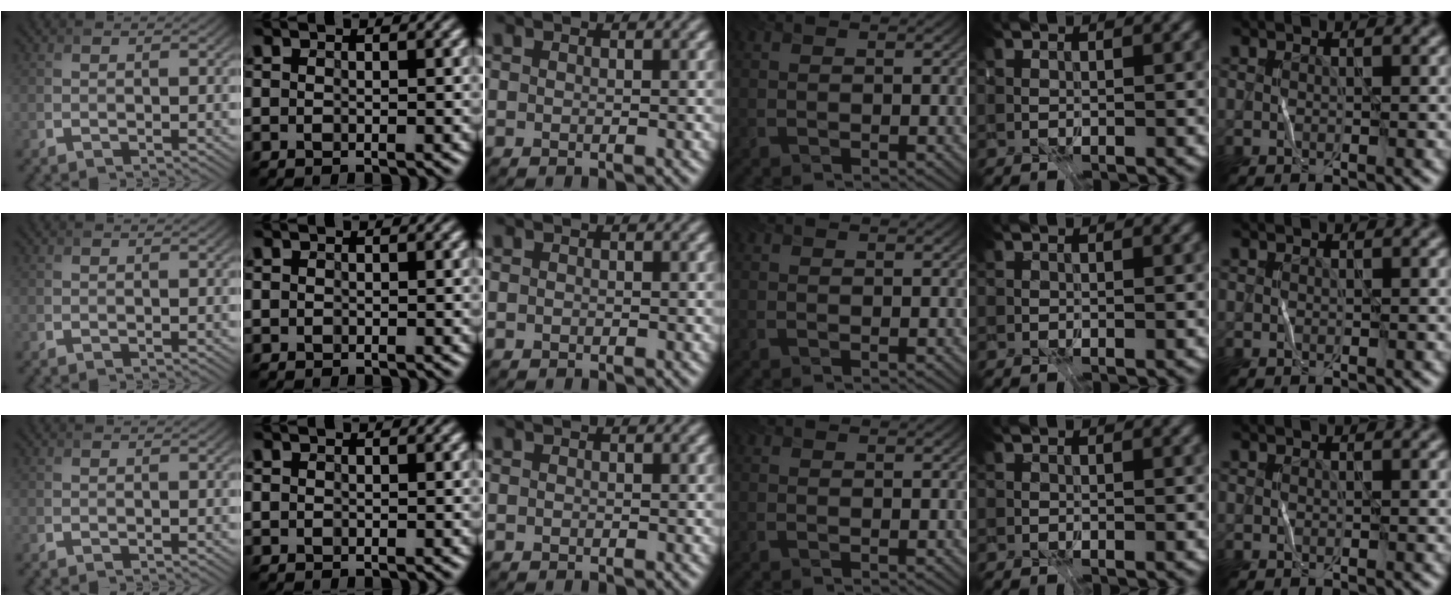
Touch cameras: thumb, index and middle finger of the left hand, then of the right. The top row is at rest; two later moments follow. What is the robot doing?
{"motion": "fold", "object": "receipt paper"}